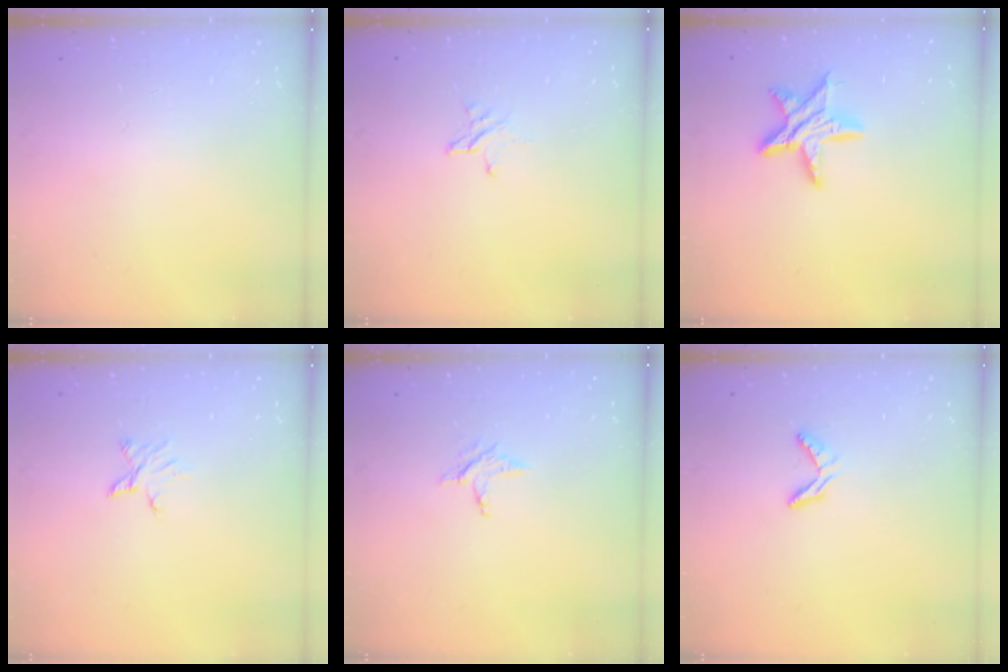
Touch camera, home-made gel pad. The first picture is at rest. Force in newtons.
{"total": 2.7, "press": 2.7, "slide": 0.2}
{"total": 12.4, "press": 12.4, "slide": 0.8}
{"total": 3.5, "press": 3.5, "slide": 0.3}
{"total": 2.5, "press": 2.5, "slide": 0.3}
{"total": 4.2, "press": 4.2, "slide": 0.3}